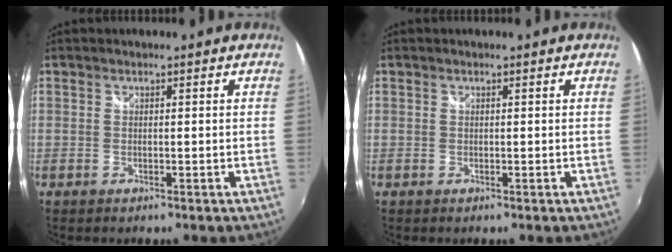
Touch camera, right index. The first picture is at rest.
{"total": 0.0}